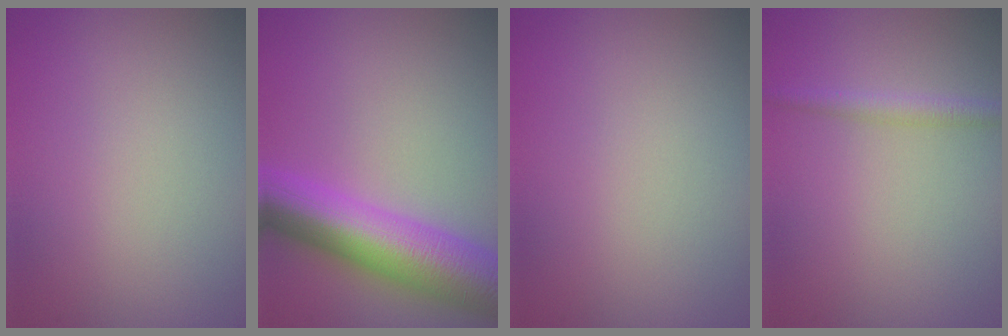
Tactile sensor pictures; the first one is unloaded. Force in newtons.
{"total": 10.2, "press": 10.2, "slide": 0.0}
{"total": 0.0}
{"total": 1.7, "press": 1.7, "slide": 0.0}